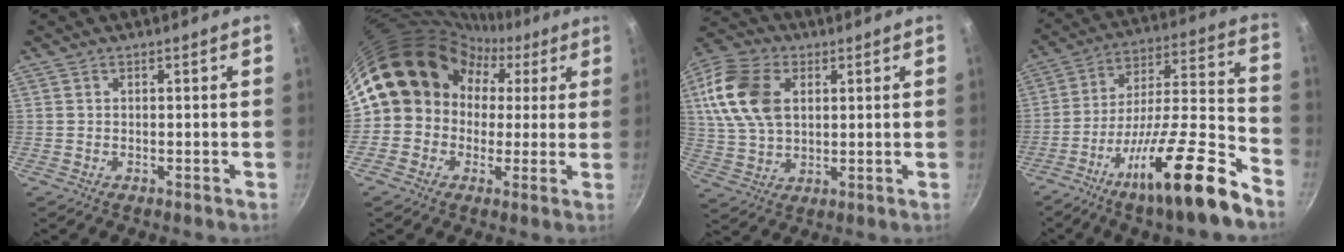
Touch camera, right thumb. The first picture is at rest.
{"total": 17.1, "force": [2.7, 15.1, 7.6], "torque": [-0.090, 0.050, 0.033]}
{"total": 15.0, "force": [3.7, 10.0, 10.4], "torque": [-0.194, 0.003, 0.069]}
{"total": 22.1, "force": [-13.5, 4.1, 17.0], "torque": [-0.242, 0.088, -0.234]}